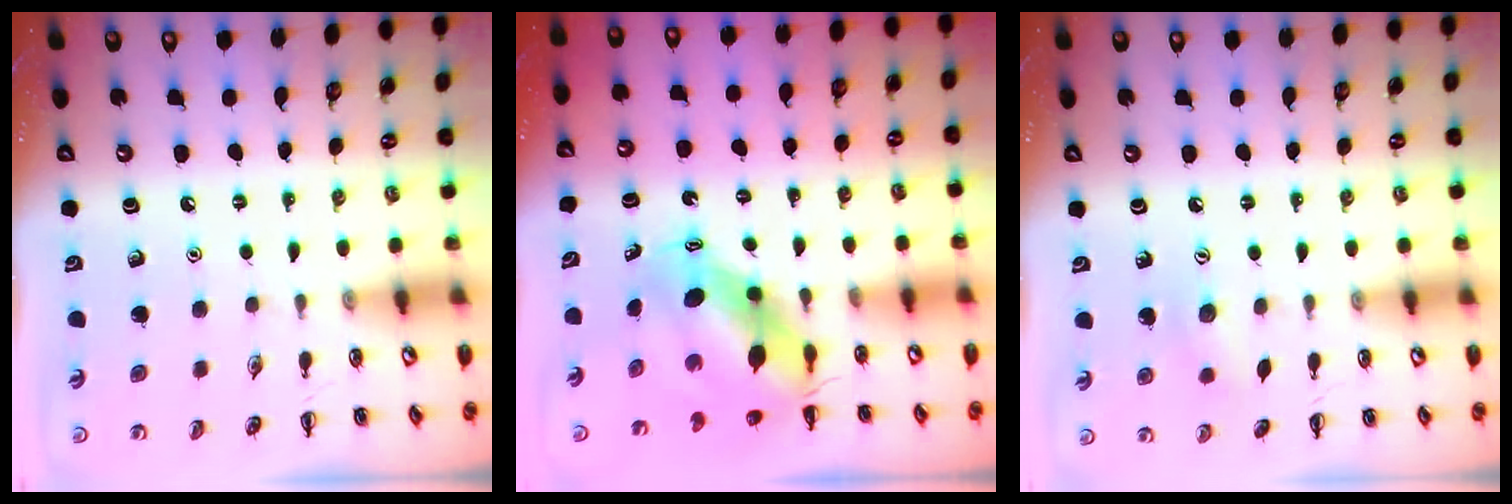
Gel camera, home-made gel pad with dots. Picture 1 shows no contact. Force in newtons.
{"total": 7.9, "press": 7.7, "slide": 1.7}
{"total": 7.7, "press": 7.5, "slide": 2.0}